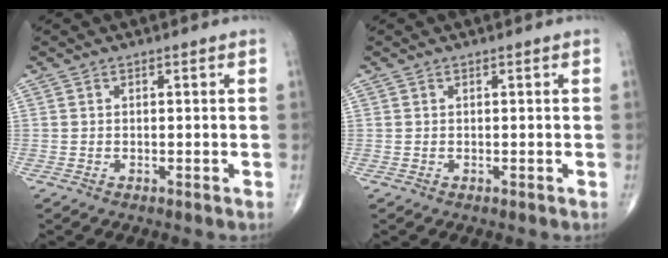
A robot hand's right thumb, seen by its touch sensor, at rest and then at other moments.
{"total": 0.0}